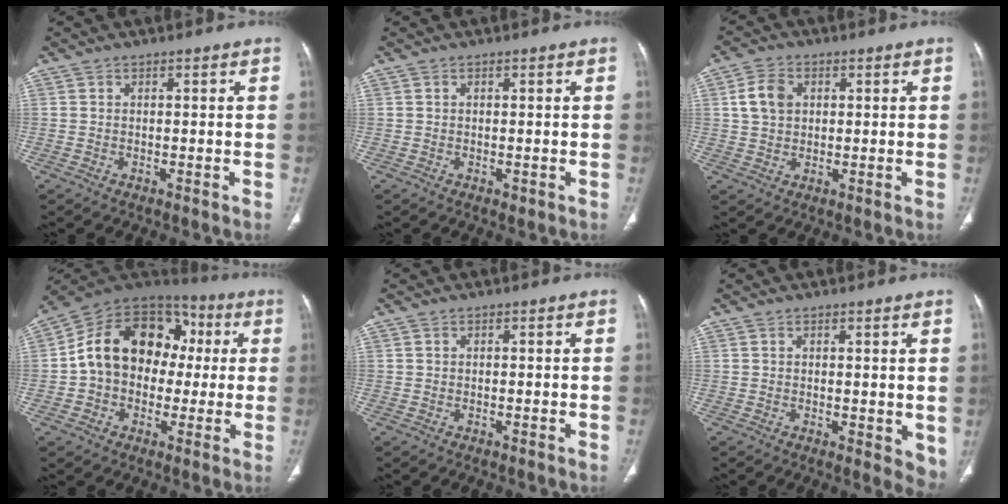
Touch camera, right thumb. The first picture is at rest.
{"total": 0.6, "force": [0.0, 0.4, 0.4], "torque": [-0.007, -0.003, 0.002]}
{"total": 5.7, "force": [1.3, 4.3, 3.5], "torque": [-0.058, 0.003, 0.024]}
{"total": 19.0, "force": [1.1, 14.6, 12.1], "torque": [-0.164, 0.051, 0.010]}
{"total": 0.0}
{"total": 4.8, "force": [0.5, 2.3, 4.2], "torque": [-0.040, -0.015, 0.009]}